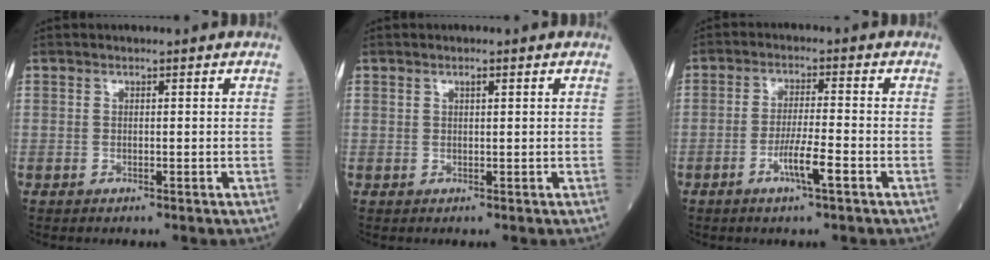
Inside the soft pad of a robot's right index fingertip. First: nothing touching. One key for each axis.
{"total": 0.8, "fx": 0.5, "fy": 0.2, "fz": 0.6, "tx": -0.011, "ty": 0.003, "tz": 0.009}
{"total": 5.1, "fx": -2.5, "fy": -0.1, "fz": 4.5, "tx": -0.086, "ty": -0.007, "tz": -0.045}